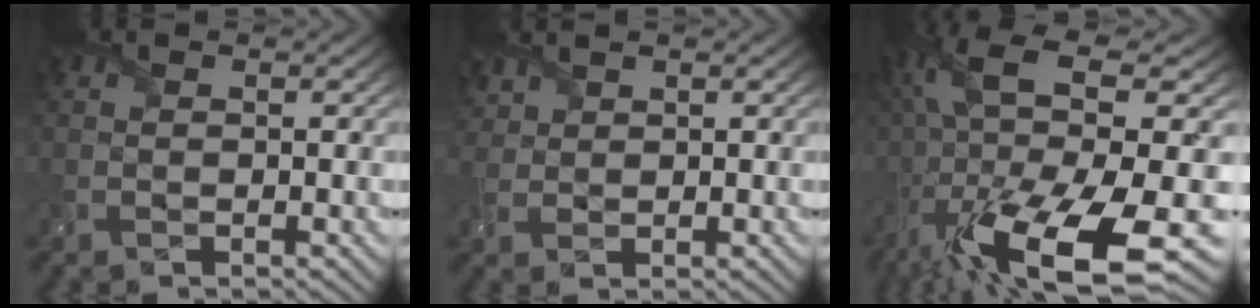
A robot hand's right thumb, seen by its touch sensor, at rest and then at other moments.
{"total": 2.5, "force": [2.2, 1.1, 0.3], "torque": [-0.011, 0.010, 0.050]}
{"total": 18.1, "force": [-5.1, 5.1, 16.7], "torque": [-0.351, -0.005, -0.087]}